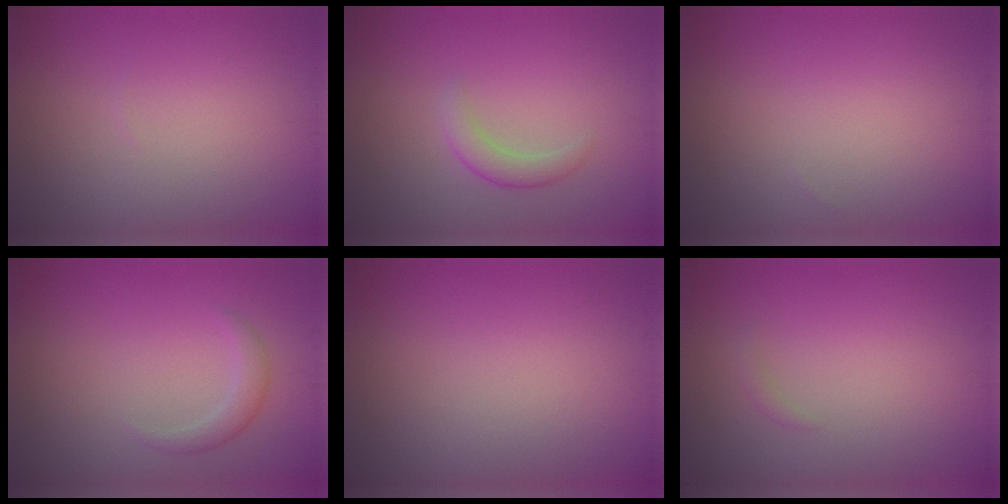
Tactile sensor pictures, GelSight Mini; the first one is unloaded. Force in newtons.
{"total": 1.9, "press": 1.9, "slide": 0.1}
{"total": 0.0}
{"total": 1.6, "press": 1.6, "slide": 0.1}
{"total": 0.0}
{"total": 0.6, "press": 0.6, "slide": 0.1}